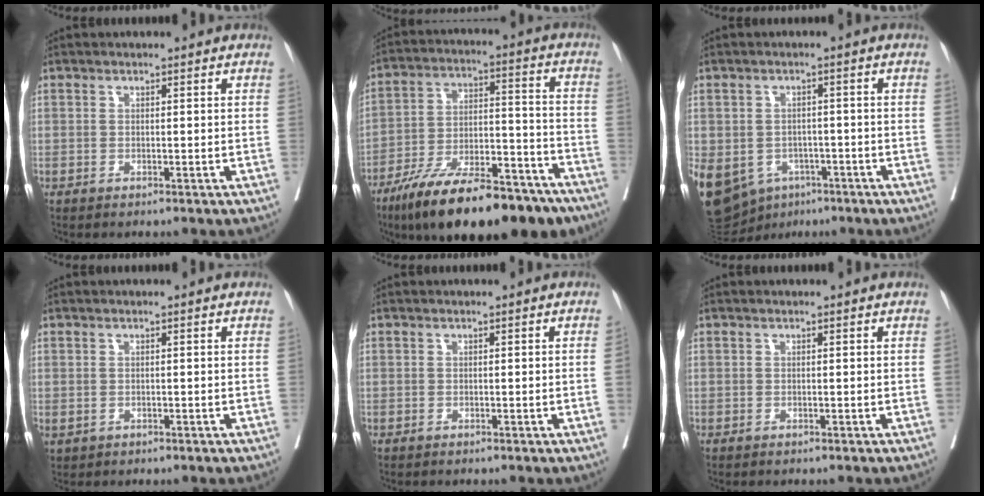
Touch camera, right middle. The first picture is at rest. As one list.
[{"total": 22.5, "force": [-16.7, 6.2, 13.8], "torque": [-0.188, 0.010, -0.270]}, {"total": 24.5, "force": [-10.6, 19.4, 10.6], "torque": [-0.353, -0.015, -0.144]}, {"total": 1.0, "force": [-0.2, 0.8, 0.6], "torque": [-0.017, 0.001, 0.006]}, {"total": 0.0}, {"total": 0.0}]